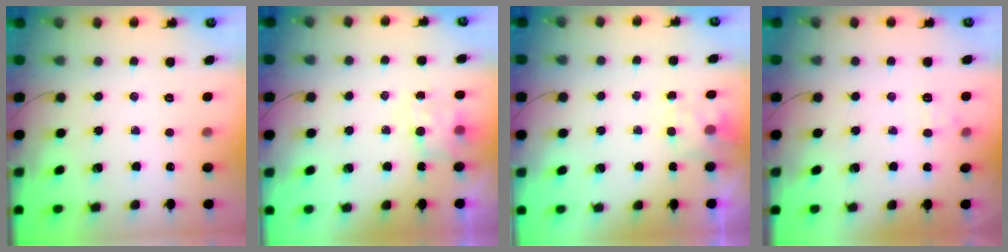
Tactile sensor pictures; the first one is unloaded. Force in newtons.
{"total": 5.7, "press": 5.6, "slide": 1.2}
{"total": 2.5, "press": 2.1, "slide": 1.4}
{"total": 6.1, "press": 5.8, "slide": 1.8}